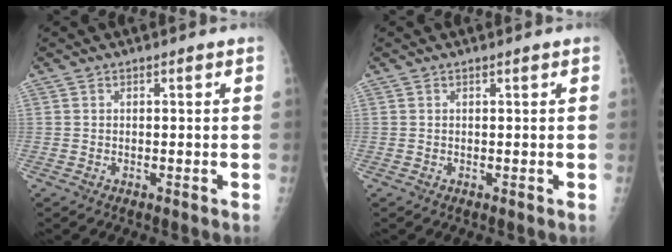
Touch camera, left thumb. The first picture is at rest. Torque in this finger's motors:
{"motor_torque": [0.04, 0.20, -0.10, 0.06, 0.03]}